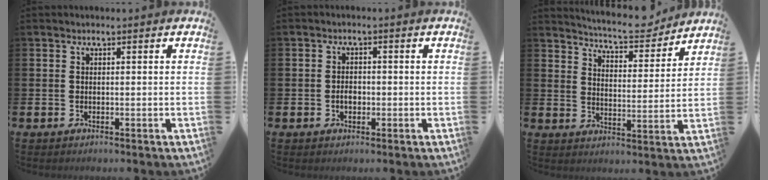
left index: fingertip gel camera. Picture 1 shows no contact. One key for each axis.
{"total": 2.0, "fx": -0.4, "fy": 1.4, "fz": 1.4, "tx": -0.019, "ty": 0.002, "tz": -0.012}
{"total": 6.7, "fx": 6.5, "fy": 0.8, "fz": 1.4, "tx": -0.041, "ty": -0.045, "tz": 0.110}